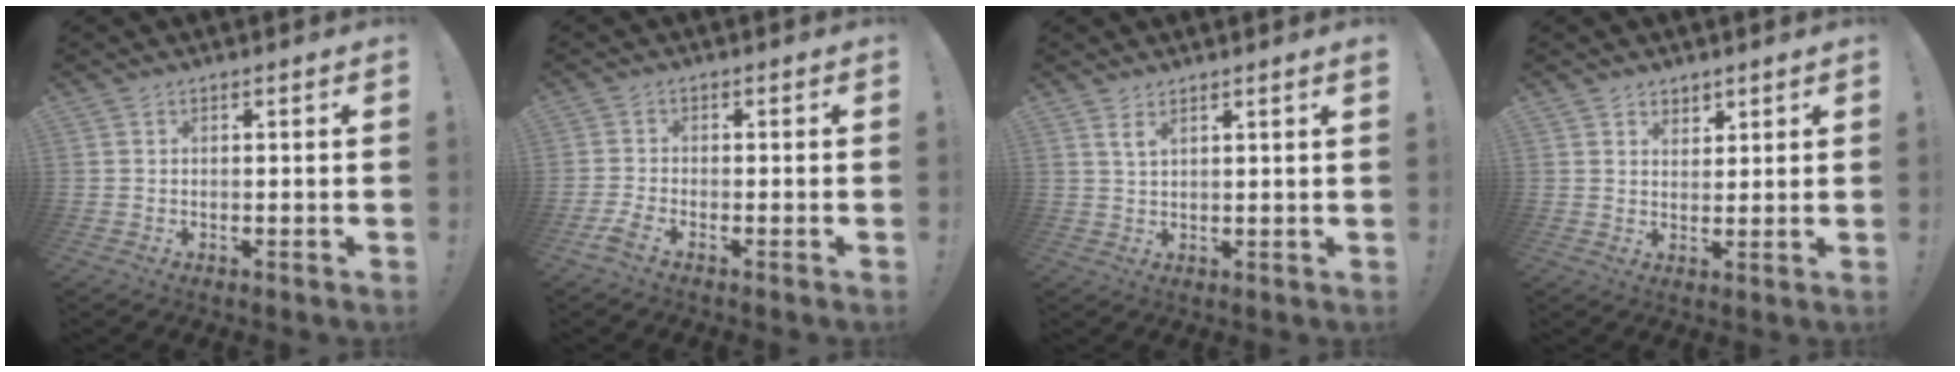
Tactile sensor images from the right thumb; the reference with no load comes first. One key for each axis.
{"total": 3.4, "fx": -2.5, "fy": 0.8, "fz": 2.2, "tx": -0.063, "ty": -0.001, "tz": -0.048}
{"total": 2.9, "fx": 2.1, "fy": 0.1, "fz": 2.0, "tx": -0.043, "ty": -0.006, "tz": 0.036}
{"total": 3.3, "fx": 2.5, "fy": 2.1, "fz": 0.4, "tx": -0.001, "ty": -0.015, "tz": 0.045}